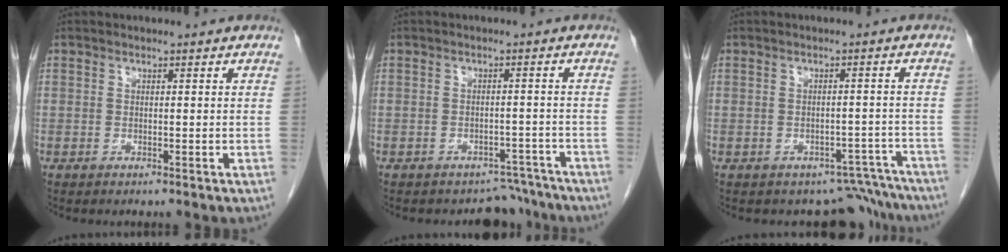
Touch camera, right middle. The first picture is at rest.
{"total": 5.5, "force": [-4.9, 2.5, -0.7], "torque": [0.022, 0.023, -0.058]}
{"total": 8.6, "force": [-7.9, 3.5, -0.3], "torque": [0.034, 0.031, -0.085]}